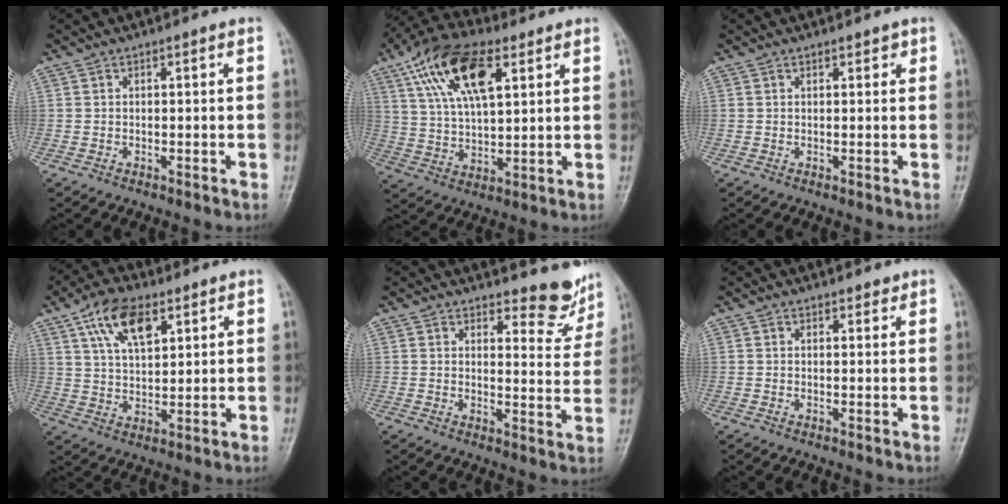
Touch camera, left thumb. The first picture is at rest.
{"total": 16.1, "force": [7.2, 7.3, 12.4], "torque": [-0.217, -0.004, 0.129]}
{"total": 1.1, "force": [0.8, 0.6, 0.5], "torque": [0.003, -0.003, 0.006]}
{"total": 10.6, "force": [5.4, 5.2, 7.5], "torque": [-0.120, -0.017, 0.101]}
{"total": 10.0, "force": [8.9, 3.4, 3.1], "torque": [-0.008, -0.086, 0.096]}
{"total": 1.5, "force": [1.2, 0.8, 0.3], "torque": [0.008, -0.008, 0.013]}